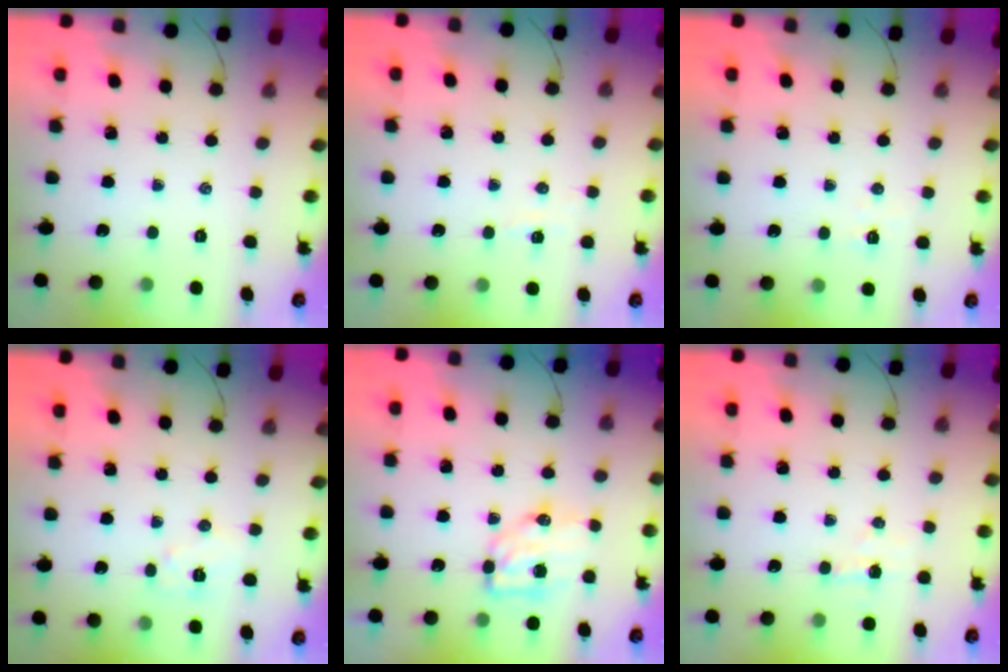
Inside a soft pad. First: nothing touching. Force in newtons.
{"total": 2.4, "press": 2.3, "slide": 0.6}
{"total": 2.9, "press": 2.8, "slide": 0.9}
{"total": 6.1, "press": 6.0, "slide": 1.1}
{"total": 7.8, "press": 7.8, "slide": 1.0}
{"total": 3.2, "press": 3.1, "slide": 0.8}